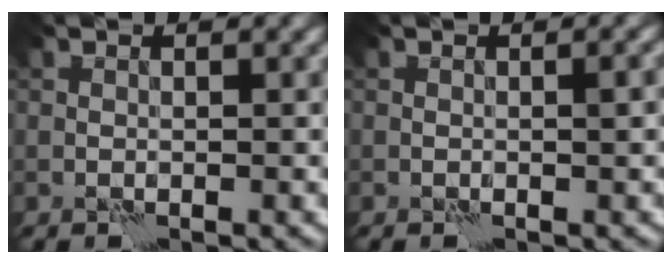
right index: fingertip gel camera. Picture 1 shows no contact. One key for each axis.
{"total": 0.9, "fx": -0.3, "fy": 0.0, "fz": 0.9, "tx": -0.015, "ty": 0.002, "tz": -0.005}